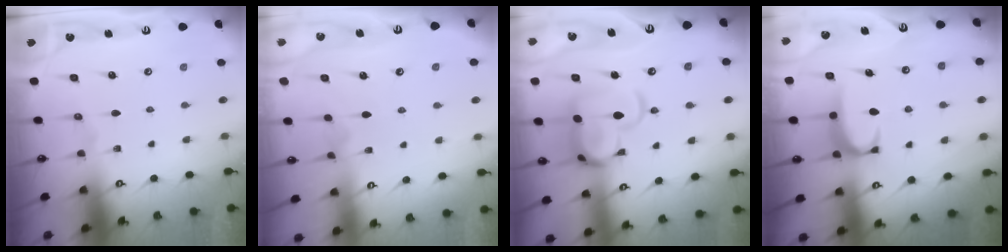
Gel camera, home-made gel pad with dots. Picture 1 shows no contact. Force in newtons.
{"total": 4.0, "press": 4.0, "slide": 0.1}
{"total": 9.5, "press": 9.4, "slide": 1.4}
{"total": 1.6, "press": 1.5, "slide": 0.5}